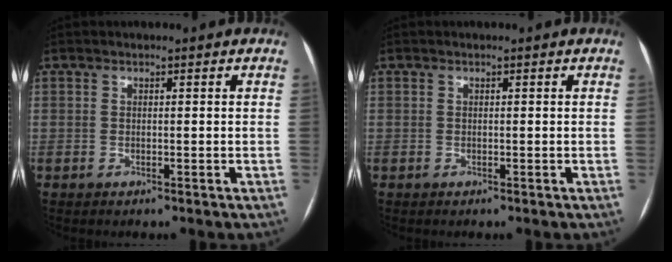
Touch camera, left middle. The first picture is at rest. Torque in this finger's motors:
{"motor_torque": [0.07, -0.37, -0.02, 0.00]}